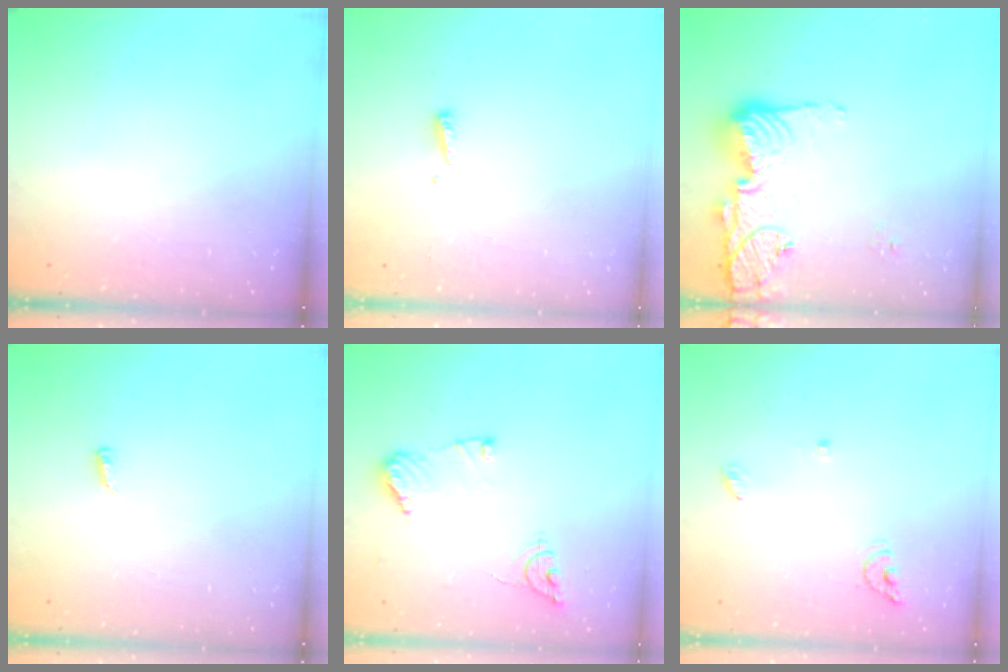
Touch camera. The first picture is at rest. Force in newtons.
{"total": 3.7, "press": 3.6, "slide": 0.6}
{"total": 14.2, "press": 14.2, "slide": 1.5}
{"total": 4.3, "press": 4.2, "slide": 0.6}
{"total": 10.2, "press": 10.2, "slide": 0.6}
{"total": 5.7, "press": 5.7, "slide": 0.5}